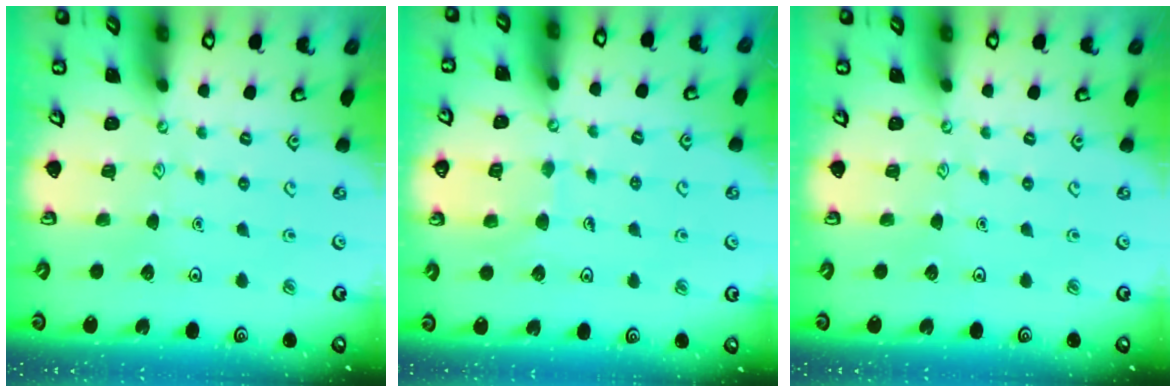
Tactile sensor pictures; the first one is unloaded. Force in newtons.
{"total": 6.2, "press": 6.2, "slide": 0.5}
{"total": 0.0}